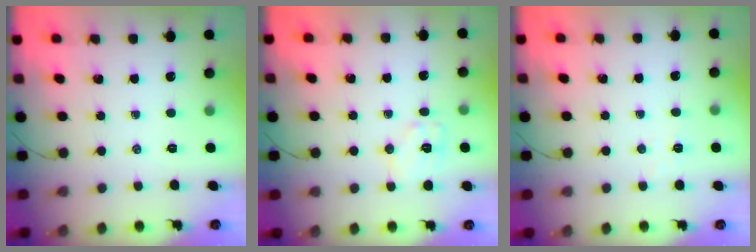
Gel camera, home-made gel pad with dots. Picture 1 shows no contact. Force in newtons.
{"total": 7.4, "press": 7.4, "slide": 0.4}
{"total": 2.6, "press": 2.4, "slide": 0.8}